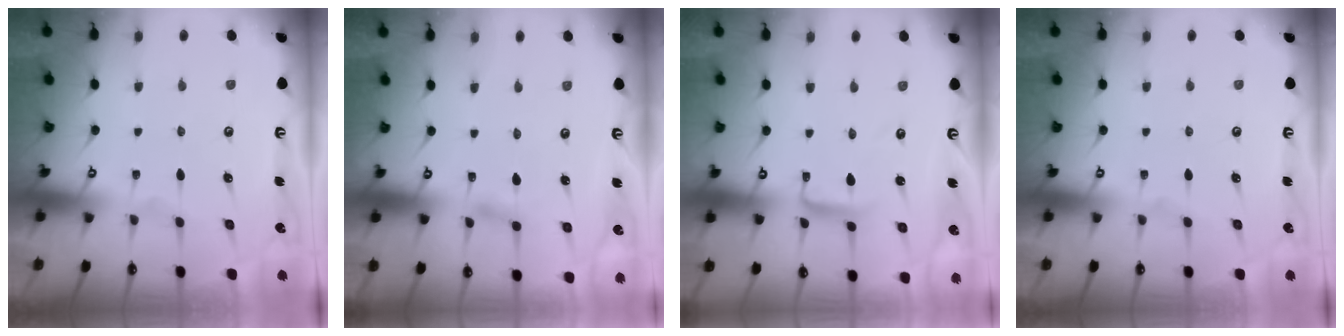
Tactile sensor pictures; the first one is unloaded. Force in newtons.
{"total": 3.3, "press": 3.3, "slide": 0.4}
{"total": 6.2, "press": 6.2, "slide": 0.4}
{"total": 0.0}